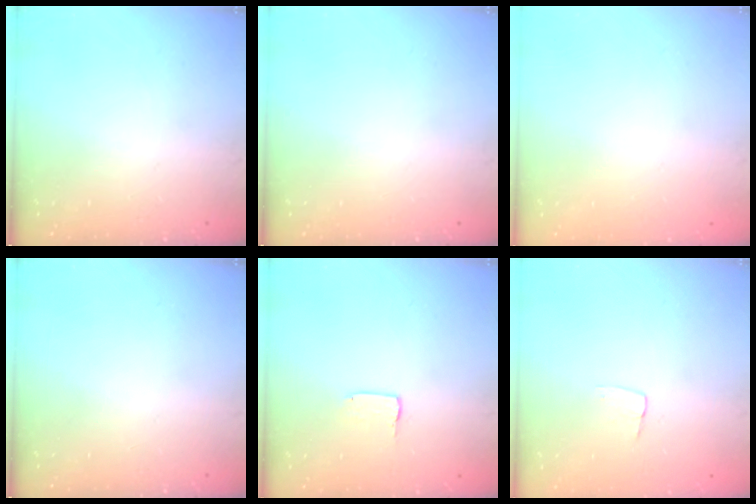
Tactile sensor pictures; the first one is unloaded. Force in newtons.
{"total": 0.0}
{"total": 0.0}
{"total": 0.0}
{"total": 2.0, "press": 2.0, "slide": 0.1}
{"total": 3.4, "press": 3.4, "slide": 0.2}